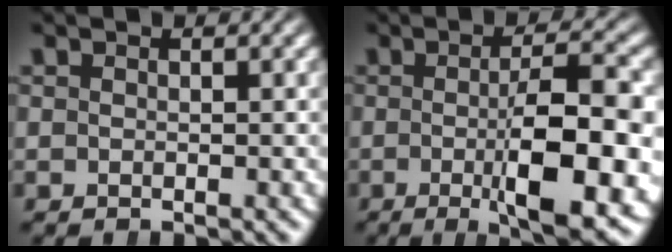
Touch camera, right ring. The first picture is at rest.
{"total": 9.5, "force": [-1.5, 1.5, 9.3], "torque": [-0.122, -0.002, -0.014]}